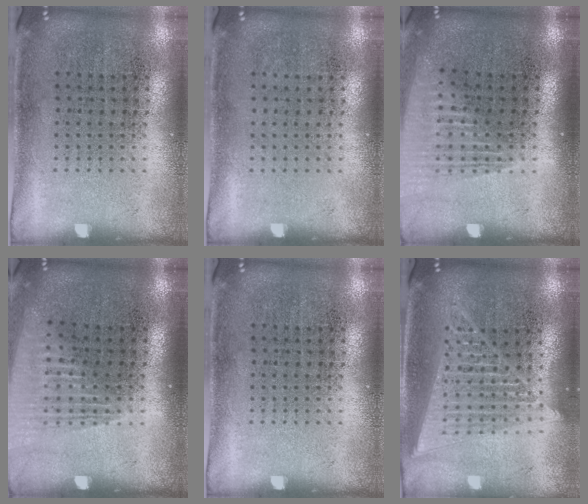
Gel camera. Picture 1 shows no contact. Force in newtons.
{"total": 0.0}
{"total": 1.5, "press": 1.3, "slide": 0.6}
{"total": 1.3, "press": 1.2, "slide": 0.6}
{"total": 0.0}
{"total": 1.8, "press": 1.6, "slide": 0.9}